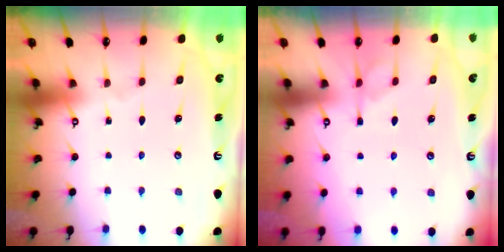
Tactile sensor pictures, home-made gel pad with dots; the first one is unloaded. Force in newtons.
{"total": 2.6, "press": 2.3, "slide": 1.2}